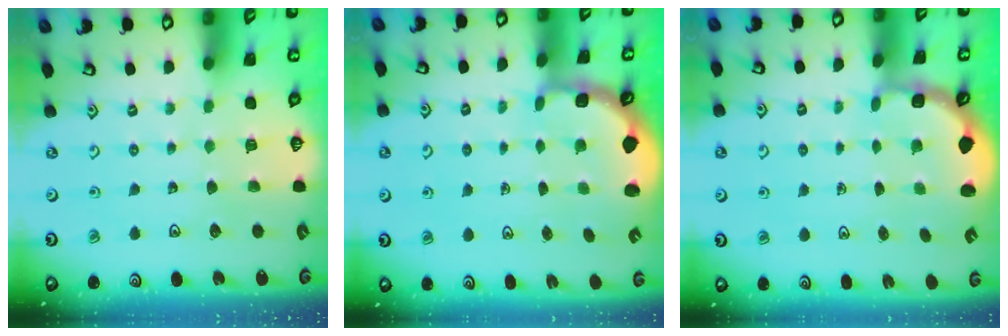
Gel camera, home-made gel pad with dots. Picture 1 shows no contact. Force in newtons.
{"total": 2.4, "press": 1.6, "slide": 1.8}
{"total": 2.4, "press": 2.0, "slide": 1.3}